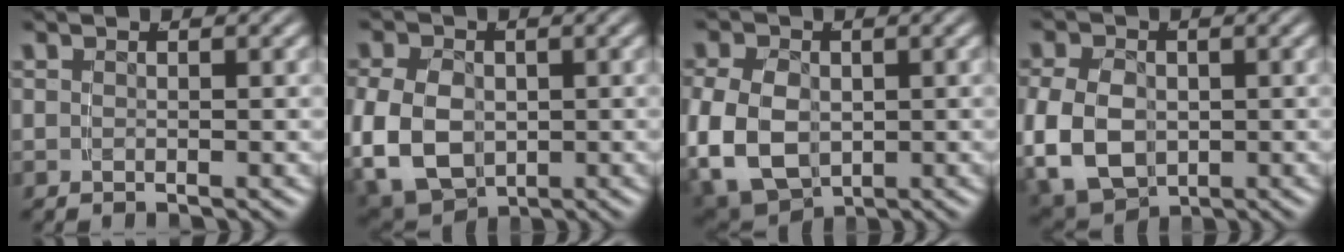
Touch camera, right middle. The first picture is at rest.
{"total": 9.2, "force": [-0.8, 7.7, 5.0], "torque": [-0.122, -0.039, 0.003]}
{"total": 9.2, "force": [-0.9, 7.7, 5.0], "torque": [-0.126, -0.039, 0.004]}
{"total": 8.3, "force": [-0.6, 6.9, 4.6], "torque": [-0.113, -0.035, 0.006]}